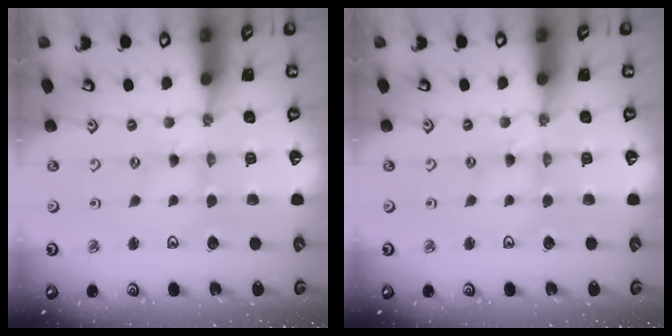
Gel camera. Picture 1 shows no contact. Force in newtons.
{"total": 0.0}